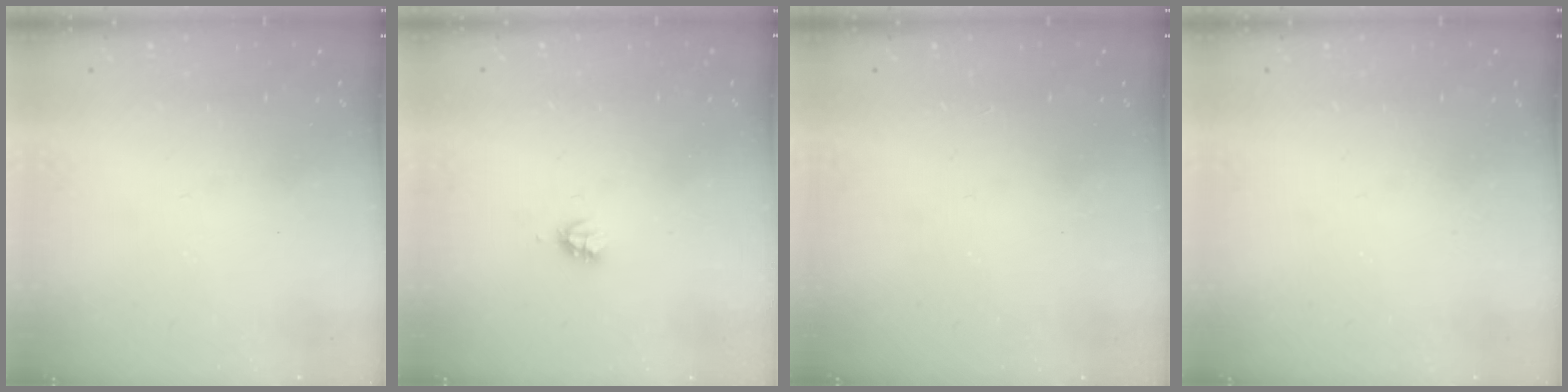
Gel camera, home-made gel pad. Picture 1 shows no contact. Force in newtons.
{"total": 2.2, "press": 2.2, "slide": 0.3}
{"total": 1.7, "press": 1.7, "slide": 0.2}
{"total": 0.0}